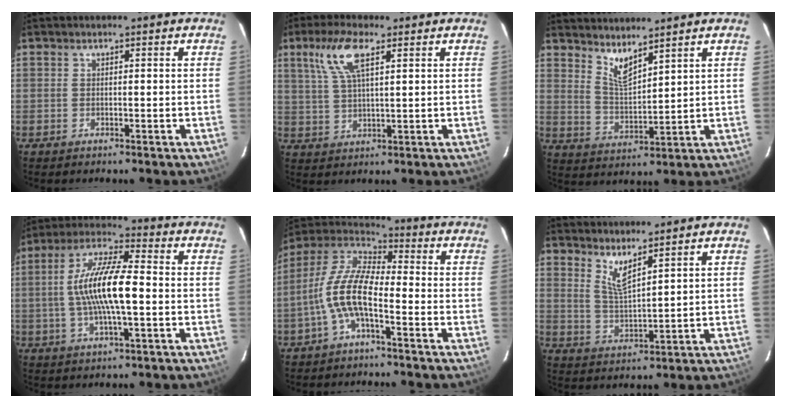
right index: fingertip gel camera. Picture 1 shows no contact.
{"total": 8.6, "force": [4.0, 2.8, 7.2], "torque": [-0.146, 0.015, 0.078]}
{"total": 5.8, "force": [4.7, 1.0, 3.3], "torque": [-0.061, -0.011, 0.092]}
{"total": 13.3, "force": [-0.9, 3.1, 12.9], "torque": [-0.251, 0.010, -0.023]}
{"total": 10.9, "force": [-3.8, 3.7, 9.5], "torque": [-0.204, 0.013, -0.078]}
{"total": 5.1, "force": [3.9, 0.4, 3.2], "torque": [-0.062, -0.012, 0.075]}